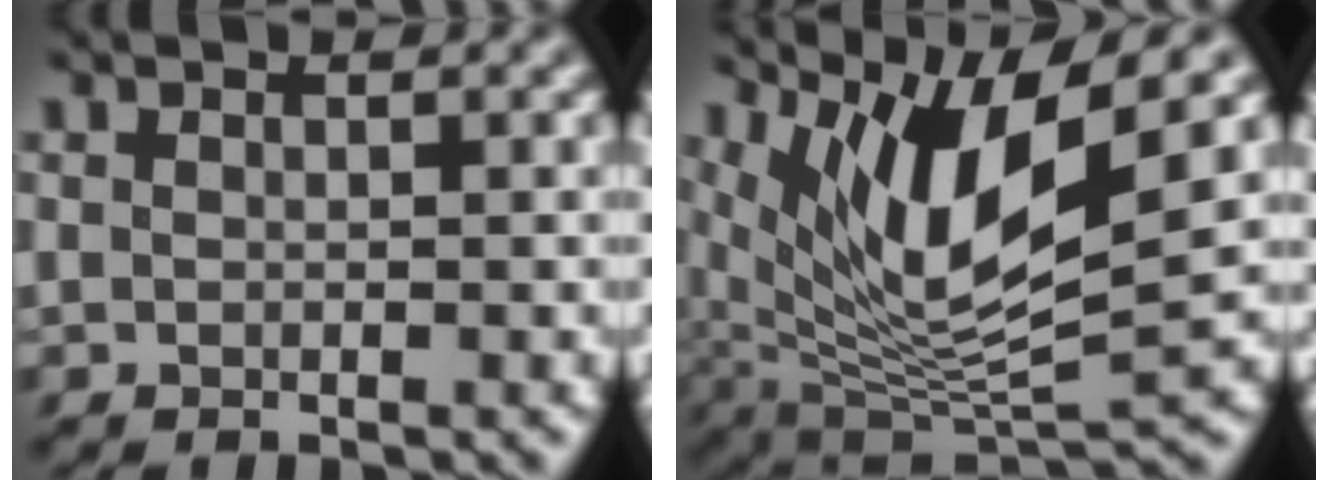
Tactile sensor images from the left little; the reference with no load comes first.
{"total": 9.2, "force": [4.4, 2.0, 7.8], "torque": [-0.144, -0.004, 0.084]}